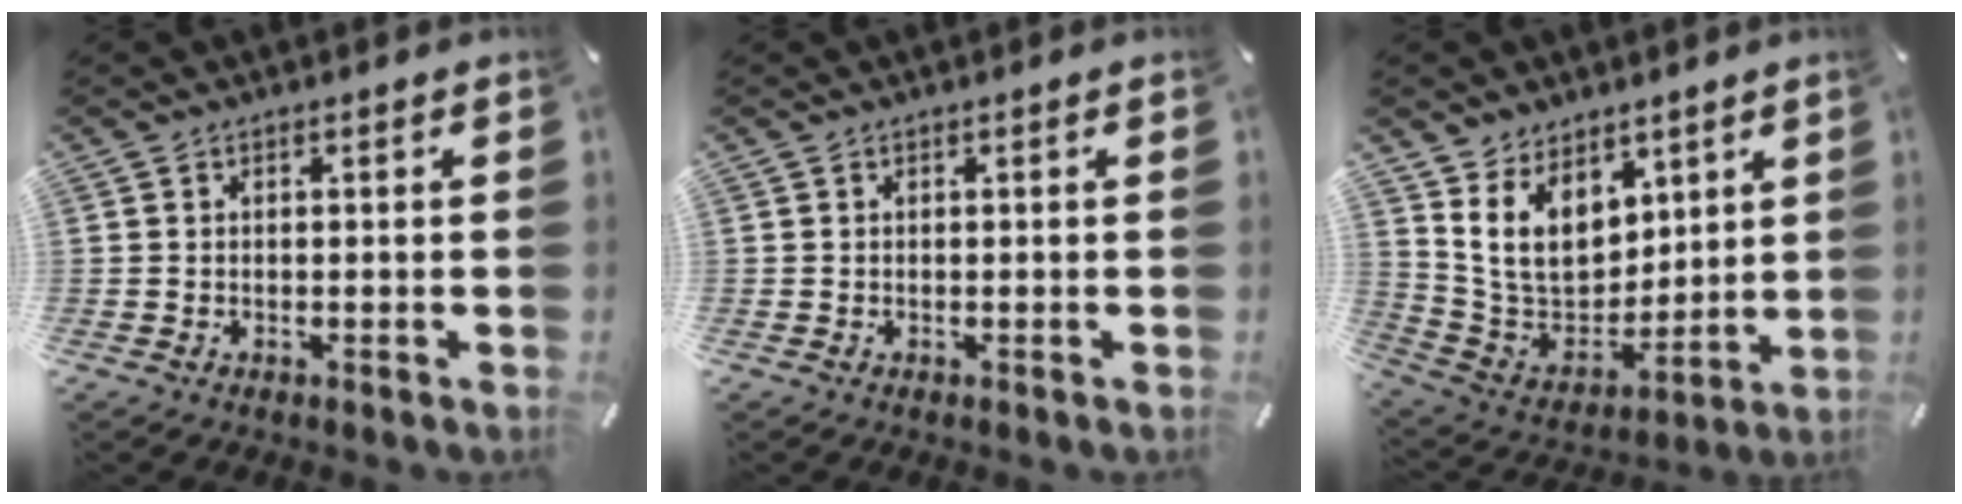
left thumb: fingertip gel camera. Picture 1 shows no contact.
{"total": 0.0}
{"total": 12.8, "force": [6.3, 9.7, 5.5], "torque": [-0.118, -0.043, 0.128]}